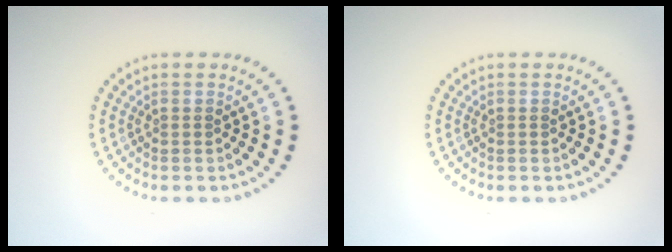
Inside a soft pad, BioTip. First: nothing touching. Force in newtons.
{"total": 0.0}